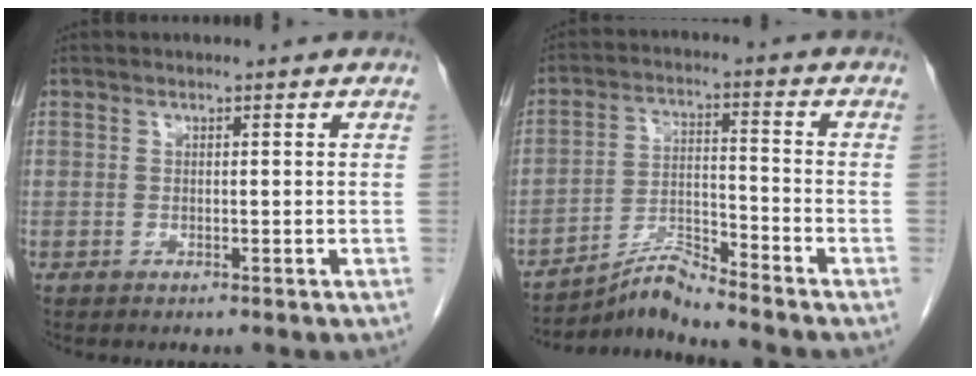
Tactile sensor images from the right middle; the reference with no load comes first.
{"total": 6.3, "force": [-6.1, -1.3, 1.2], "torque": [-0.033, -0.002, -0.110]}